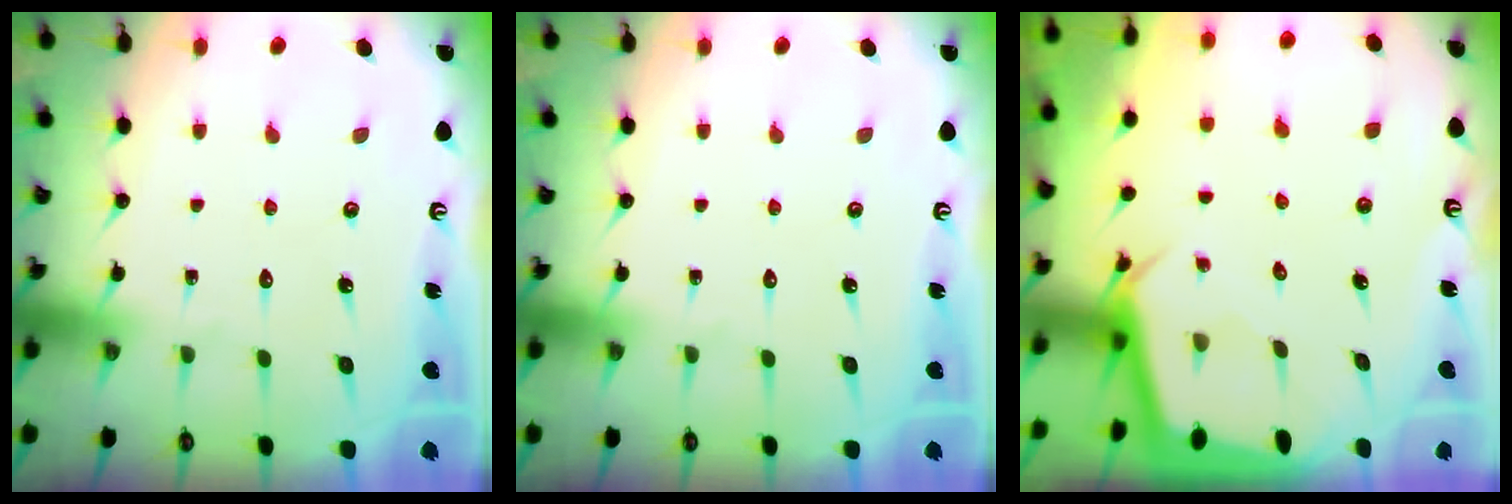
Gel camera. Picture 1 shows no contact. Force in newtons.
{"total": 0.0}
{"total": 2.8, "press": 2.8, "slide": 0.0}